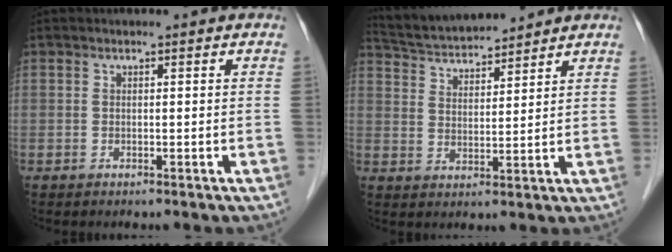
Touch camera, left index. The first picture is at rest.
{"total": 10.0, "force": [9.6, 1.2, 2.6], "torque": [-0.057, 0.025, 0.173]}